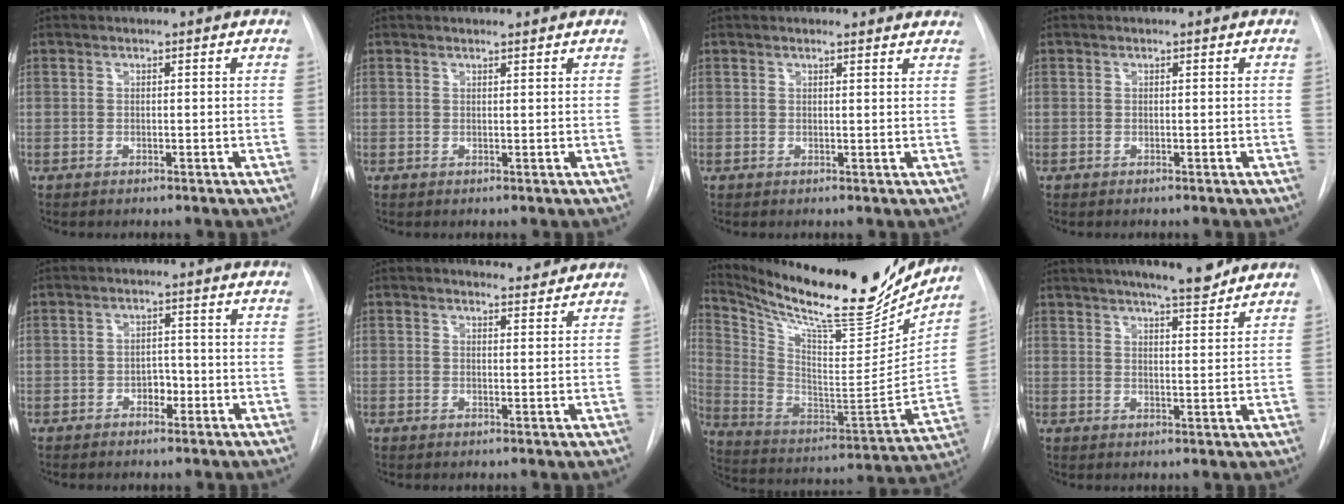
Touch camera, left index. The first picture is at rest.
{"total": 0.7, "force": [0.7, 0.0, 0.3], "torque": [-0.006, 0.002, 0.008]}
{"total": 4.7, "force": [4.5, 1.0, 0.9], "torque": [0.000, -0.005, 0.026]}
{"total": 0.0}
{"total": 2.9, "force": [-2.1, 1.5, 1.3], "torque": [-0.011, 0.001, -0.031]}
{"total": 3.6, "force": [3.3, 1.1, 0.7], "torque": [-0.007, -0.007, 0.033]}
{"total": 25.5, "force": [21.7, 4.7, 12.6], "torque": [-0.219, -0.052, 0.330]}
{"total": 9.8, "force": [8.0, 1.1, 5.5], "torque": [-0.079, 0.000, 0.107]}